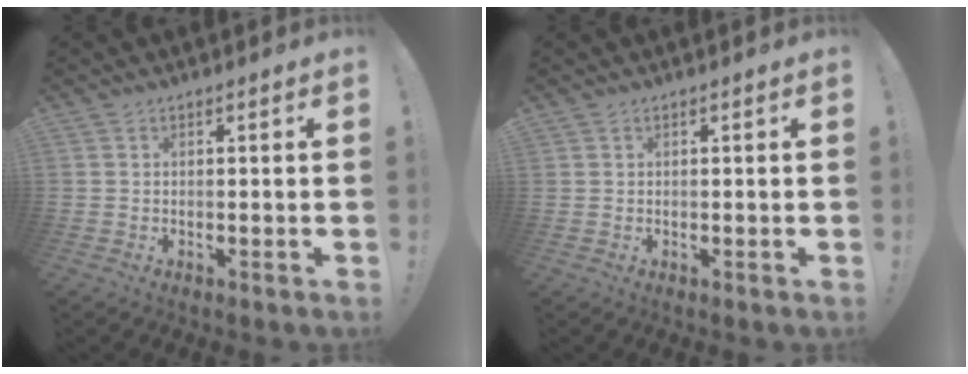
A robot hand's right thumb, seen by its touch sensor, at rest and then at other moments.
{"total": 0.0}